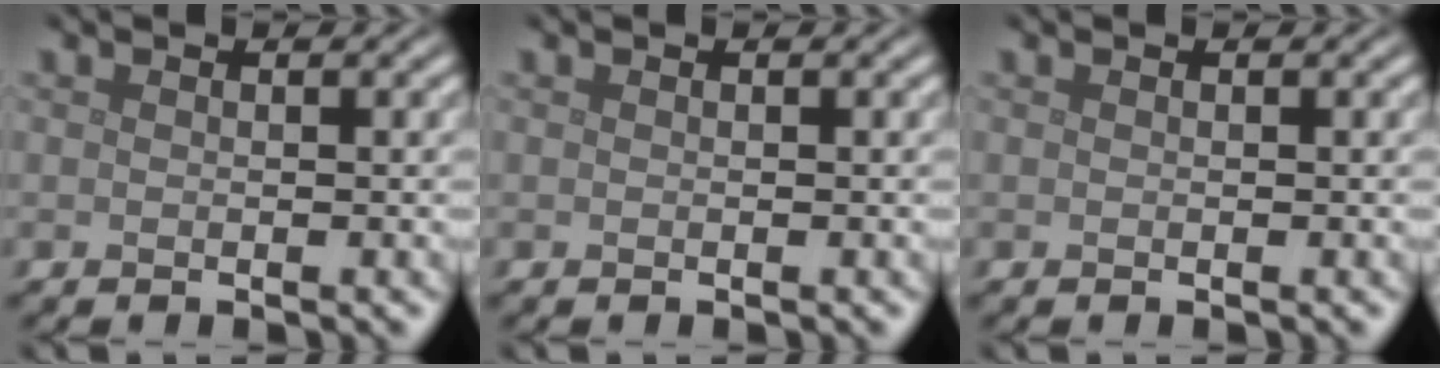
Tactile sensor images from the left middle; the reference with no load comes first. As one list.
[{"total": 0.0}, {"total": 0.0}]